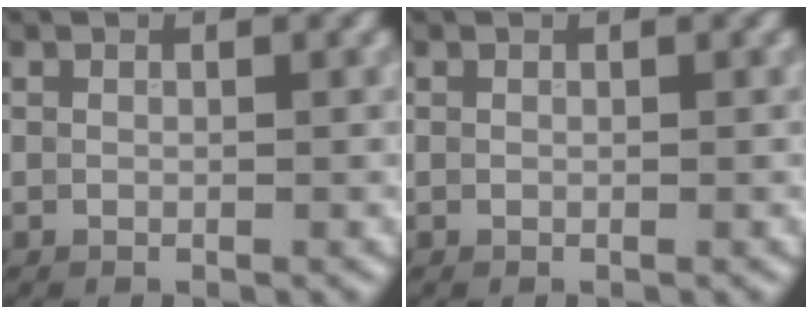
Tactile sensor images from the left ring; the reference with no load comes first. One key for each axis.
{"total": 0.0}